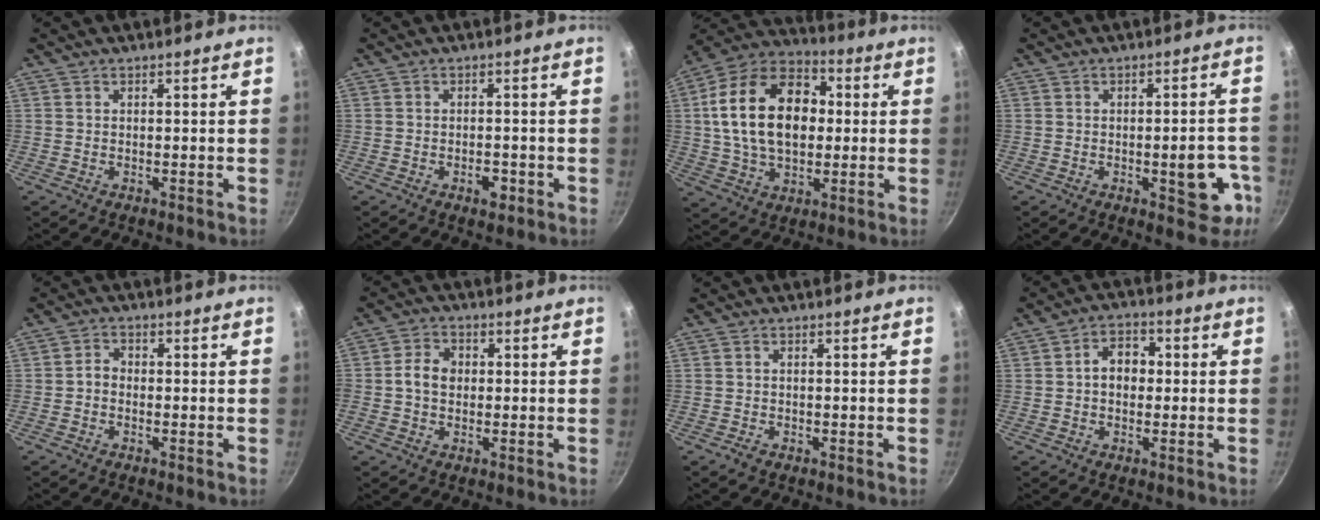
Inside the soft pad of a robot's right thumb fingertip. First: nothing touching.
{"total": 2.8, "force": [-1.3, 1.5, 2.0], "torque": [-0.020, 0.011, -0.016]}
{"total": 21.6, "force": [2.2, 14.5, 15.9], "torque": [-0.250, 0.028, 0.027]}
{"total": 8.7, "force": [-2.8, 4.0, 7.2], "torque": [-0.054, 0.021, -0.031]}
{"total": 2.1, "force": [-0.8, 1.6, 1.1], "torque": [-0.021, 0.016, -0.022]}
{"total": 5.0, "force": [0.0, 4.0, 3.0], "torque": [-0.043, 0.012, -0.011]}
{"total": 1.1, "force": [-0.7, 0.7, 0.5], "torque": [-0.016, 0.004, -0.014]}
{"total": 6.4, "force": [0.2, 4.8, 4.2], "torque": [-0.031, 0.018, -0.005]}